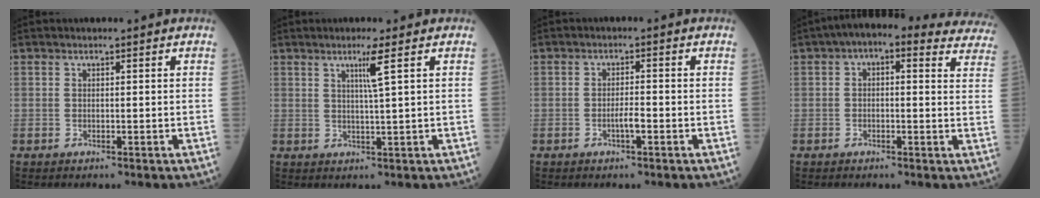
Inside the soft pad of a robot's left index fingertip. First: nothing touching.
{"total": 3.0, "force": [1.3, -1.1, 2.5], "torque": [-0.045, -0.009, 0.026]}
{"total": 2.0, "force": [-1.1, 0.1, 1.6], "torque": [-0.029, -0.002, -0.021]}
{"total": 15.4, "force": [12.4, 6.0, 6.9], "torque": [-0.053, 0.035, 0.119]}